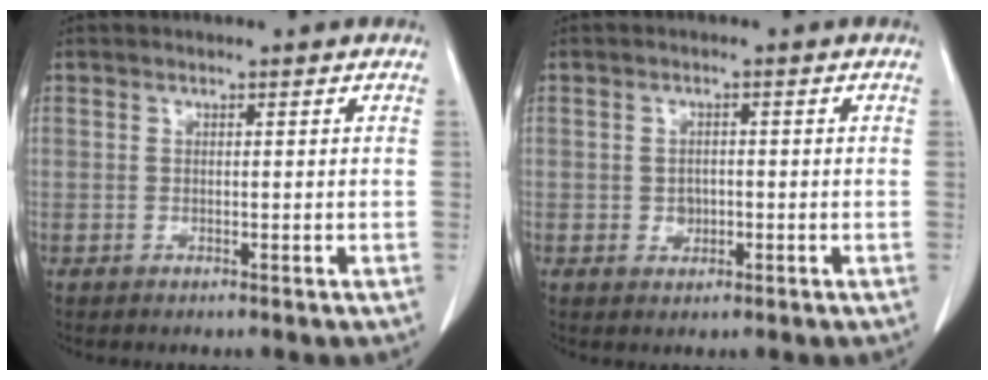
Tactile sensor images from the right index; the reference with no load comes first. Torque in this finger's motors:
{"motor_torque": [0.20, 0.06, 0.02, 0.01]}